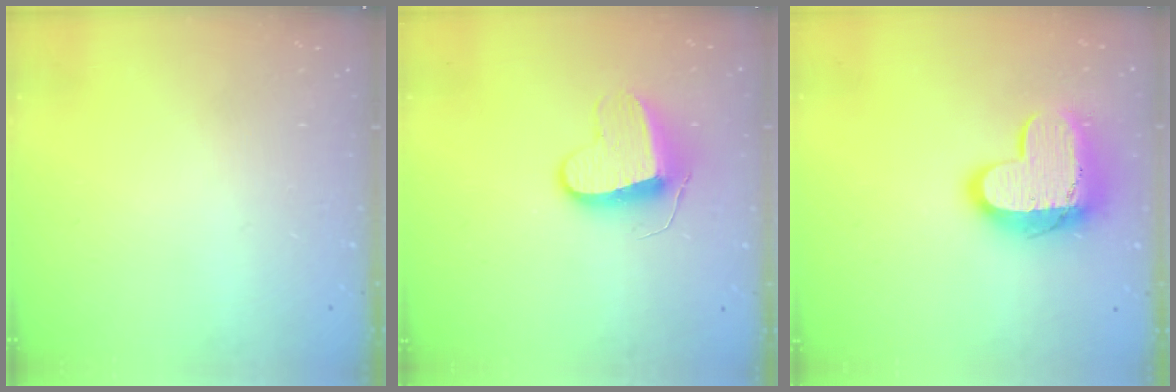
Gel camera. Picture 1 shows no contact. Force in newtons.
{"total": 10.0, "press": 10.0, "slide": 0.6}
{"total": 14.3, "press": 14.3, "slide": 1.2}